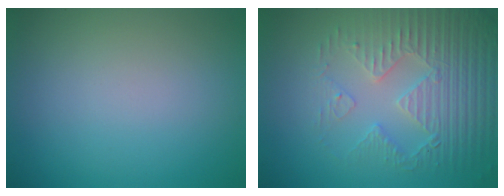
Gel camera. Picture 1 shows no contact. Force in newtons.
{"total": 4.4, "press": 4.3, "slide": 0.7}